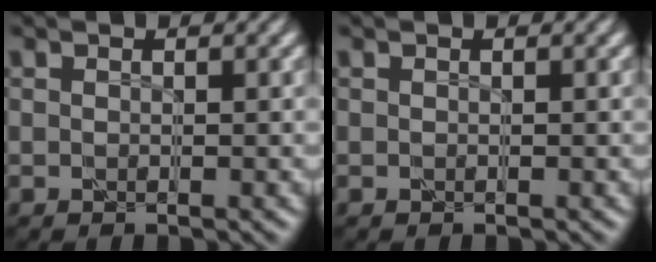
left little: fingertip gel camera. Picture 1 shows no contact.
{"total": 0.0}